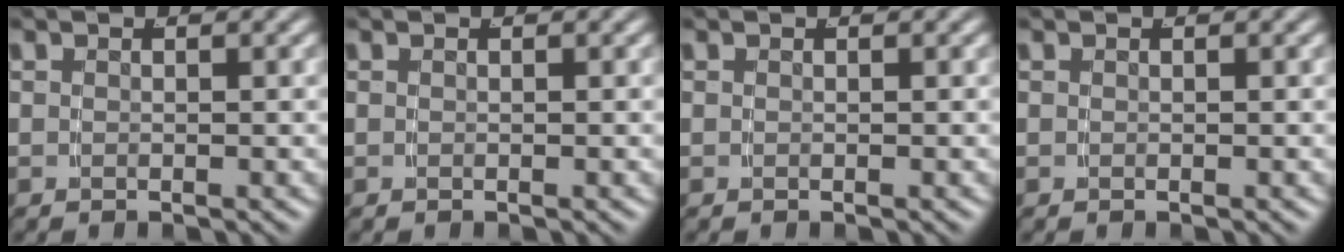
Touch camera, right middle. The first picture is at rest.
{"total": 0.0}
{"total": 0.0}
{"total": 0.0}